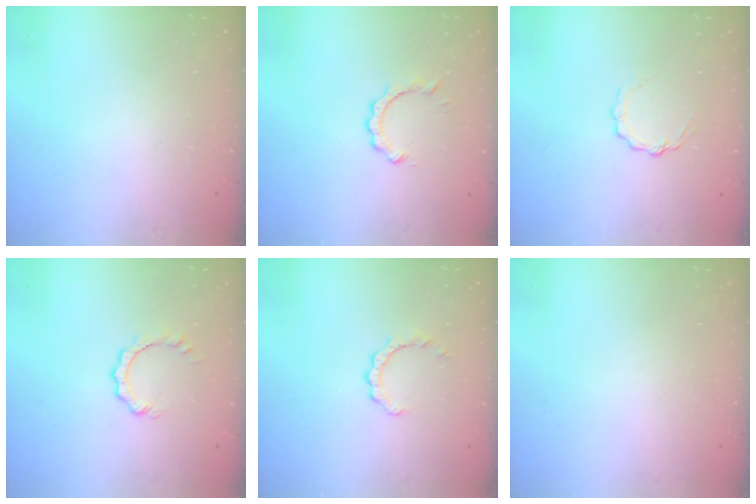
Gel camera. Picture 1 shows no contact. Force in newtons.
{"total": 2.3, "press": 2.3, "slide": 0.2}
{"total": 3.6, "press": 3.6, "slide": 0.3}
{"total": 2.9, "press": 2.8, "slide": 0.3}
{"total": 2.6, "press": 2.6, "slide": 0.2}
{"total": 1.6, "press": 1.6, "slide": 0.1}